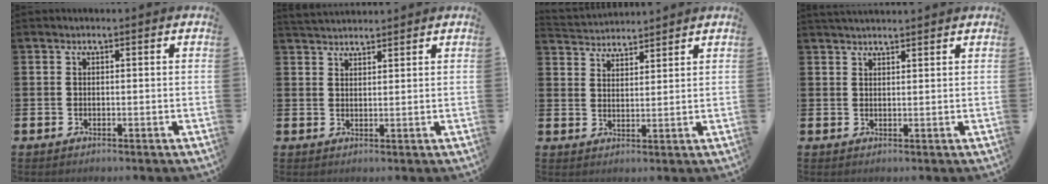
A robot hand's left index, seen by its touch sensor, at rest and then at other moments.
{"total": 2.8, "force": [2.8, 0.5, 0.2], "torque": [-0.010, -0.010, 0.053]}
{"total": 3.7, "force": [3.6, 0.5, -0.5], "torque": [-0.011, -0.017, 0.068]}
{"total": 2.1, "force": [2.1, 0.2, 0.2], "torque": [-0.006, -0.005, 0.037]}